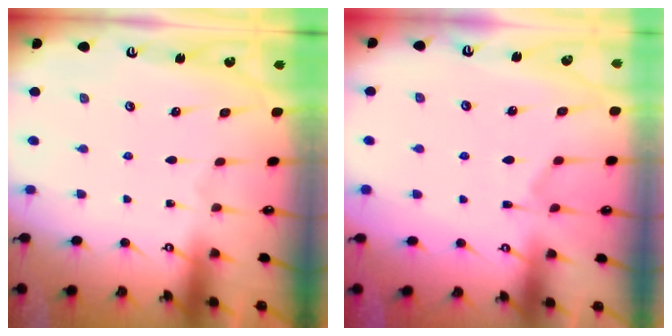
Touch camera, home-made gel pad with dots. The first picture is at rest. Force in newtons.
{"total": 1.7, "press": 1.0, "slide": 1.3}